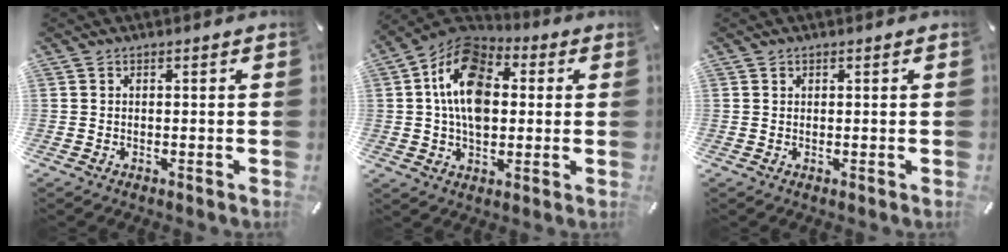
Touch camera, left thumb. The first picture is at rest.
{"total": 15.1, "force": [1.5, 10.7, 10.5], "torque": [-0.194, 0.006, 0.025]}
{"total": 0.5, "force": [0.2, 0.4, 0.1], "torque": [-0.001, 0.002, 0.004]}